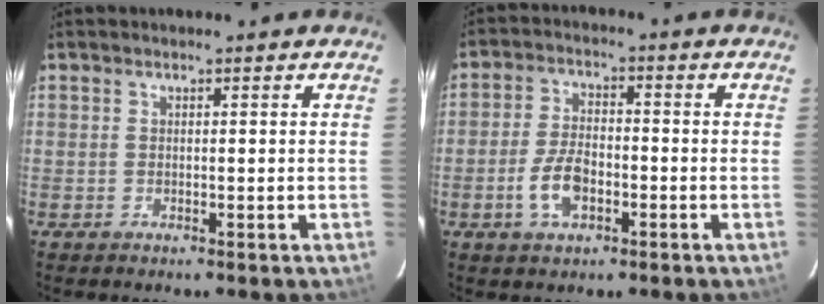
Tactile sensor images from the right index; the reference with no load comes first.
{"total": 7.2, "force": [-2.8, 3.7, 5.5], "torque": [-0.119, 0.003, -0.049]}